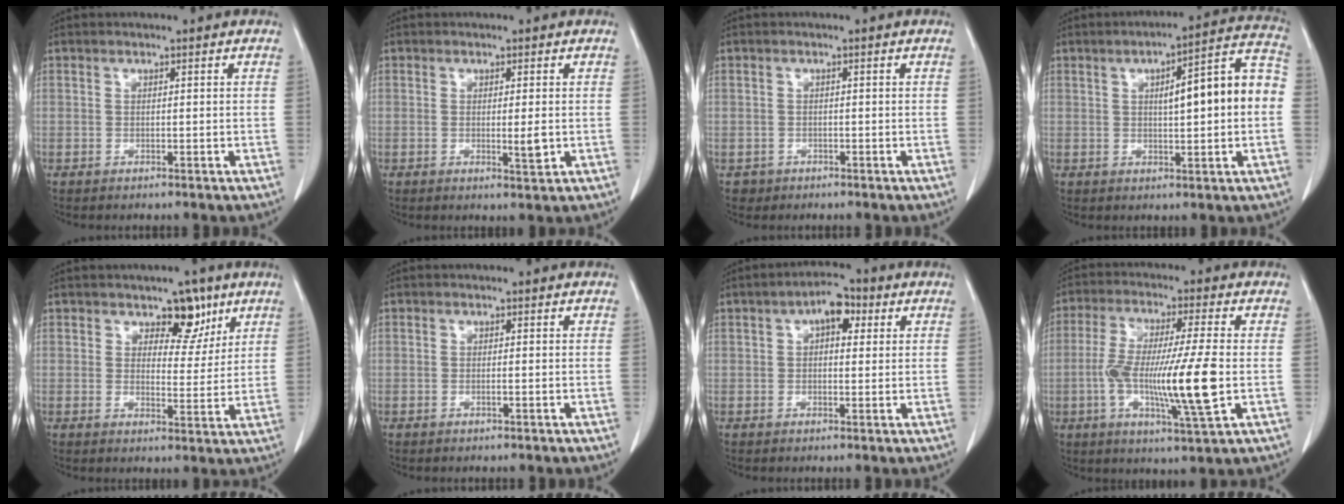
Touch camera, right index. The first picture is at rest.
{"total": 2.5, "force": [-0.2, 0.3, 2.4], "torque": [-0.037, -0.006, -0.004]}
{"total": 1.7, "force": [-0.7, 1.5, -0.2], "torque": [-0.002, 0.007, -0.012]}
{"total": 12.7, "force": [0.8, 1.9, 12.6], "torque": [-0.169, 0.036, 0.009]}
{"total": 6.1, "force": [3.8, 3.5, 3.3], "torque": [-0.032, -0.002, 0.054]}
{"total": 0.5, "force": [-0.2, 0.0, 0.5], "torque": [-0.010, 0.000, -0.003]}
{"total": 5.2, "force": [1.9, 2.6, 4.1], "torque": [-0.065, 0.021, 0.024]}
{"total": 14.2, "force": [-2.3, 0.5, 14.0], "torque": [-0.258, -0.013, -0.043]}